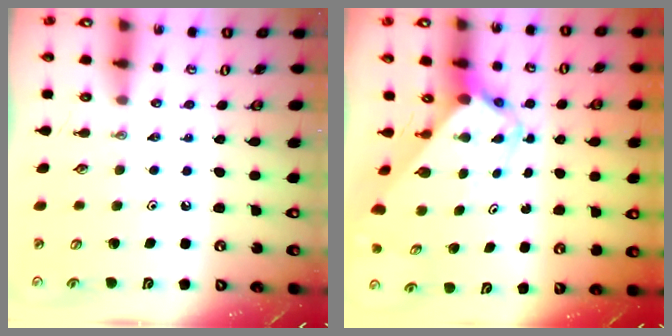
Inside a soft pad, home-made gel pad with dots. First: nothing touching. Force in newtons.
{"total": 4.2, "press": 4.2, "slide": 0.4}